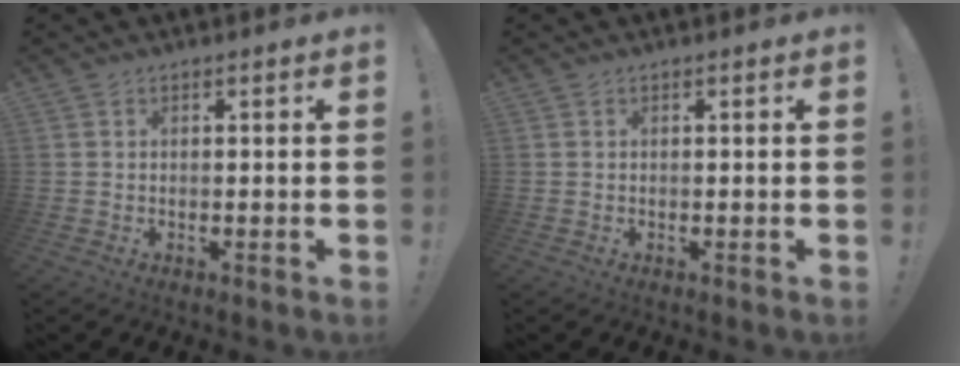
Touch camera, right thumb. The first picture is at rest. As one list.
[{"total": 0.0}]